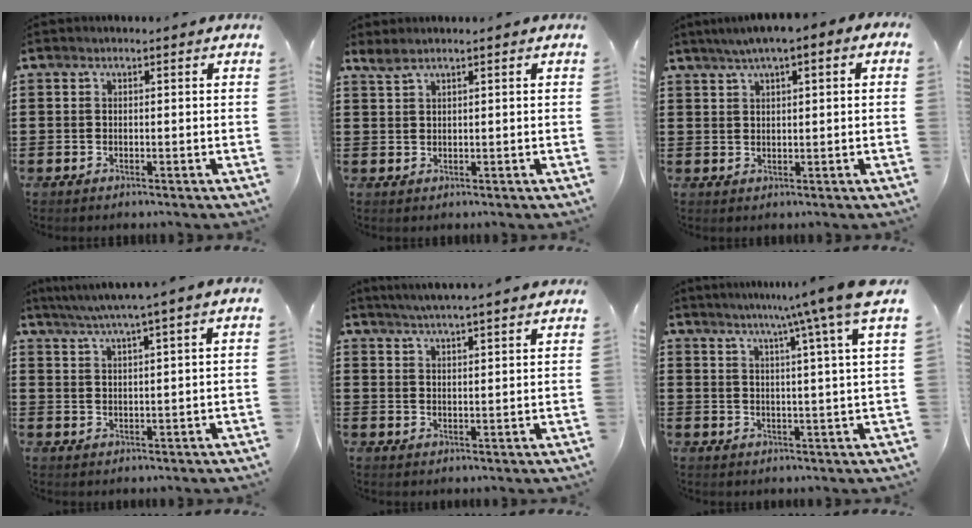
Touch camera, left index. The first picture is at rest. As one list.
[{"total": 1.6, "force": [1.3, 0.2, 1.0], "torque": [-0.022, 0.000, 0.025]}, {"total": 2.6, "force": [1.0, 0.6, 2.3], "torque": [-0.044, 0.006, 0.016]}, {"total": 4.0, "force": [3.0, -0.7, 2.4], "torque": [-0.053, -0.012, 0.051]}, {"total": 4.0, "force": [3.8, -0.7, 1.0], "torque": [-0.032, -0.017, 0.066]}, {"total": 8.3, "force": [5.7, -1.8, 5.7], "torque": [-0.113, -0.027, 0.087]}]